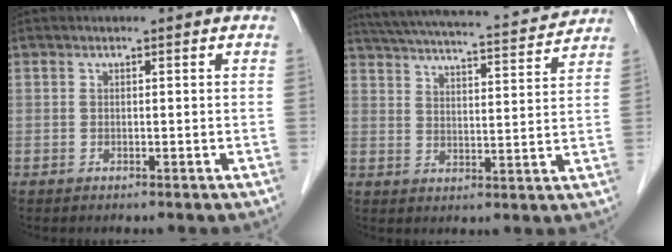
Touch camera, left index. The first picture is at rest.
{"total": 20.0, "force": [18.5, 2.1, 7.3], "torque": [-0.127, 0.016, 0.256]}